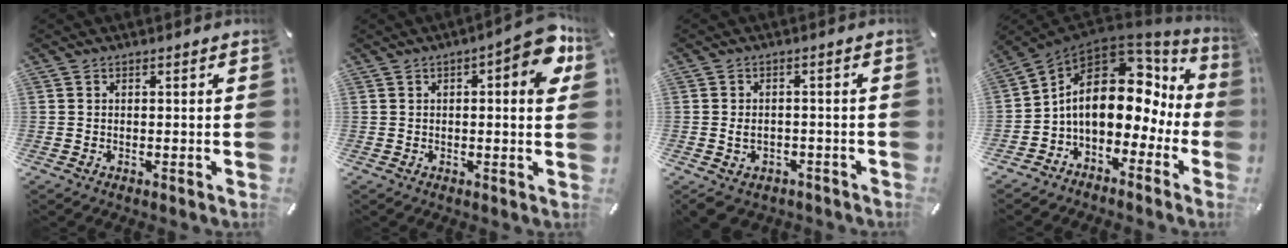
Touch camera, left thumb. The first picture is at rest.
{"total": 8.9, "force": [3.3, 2.5, 7.9], "torque": [-0.092, -0.025, 0.047]}
{"total": 3.7, "force": [-1.5, 2.8, 1.9], "torque": [-0.041, 0.008, -0.030]}
{"total": 15.7, "force": [1.6, 11.0, 11.2], "torque": [-0.194, -0.016, 0.025]}